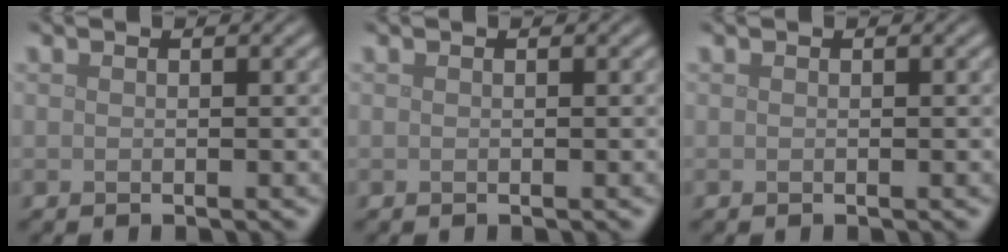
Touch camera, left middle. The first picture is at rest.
{"total": 0.0}
{"total": 0.0}